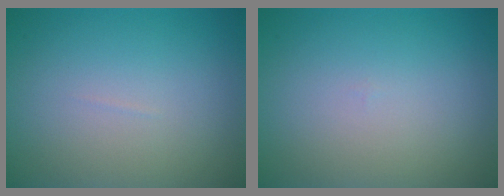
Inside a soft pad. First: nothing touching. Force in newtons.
{"total": 0.0}